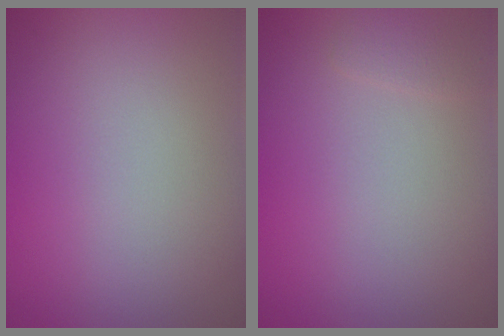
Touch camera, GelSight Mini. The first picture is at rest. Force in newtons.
{"total": 0.9, "press": 0.9, "slide": 0.0}